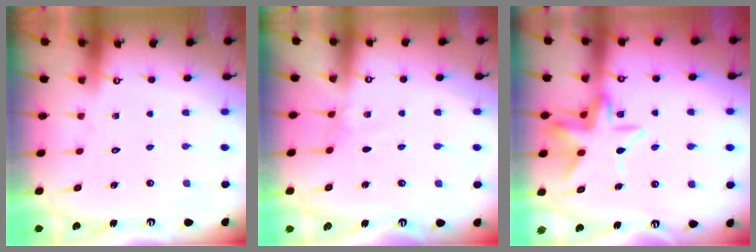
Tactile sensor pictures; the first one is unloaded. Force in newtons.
{"total": 2.8, "press": 2.7, "slide": 0.5}
{"total": 12.6, "press": 12.6, "slide": 1.1}